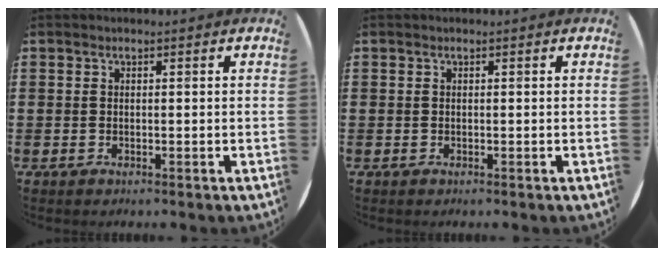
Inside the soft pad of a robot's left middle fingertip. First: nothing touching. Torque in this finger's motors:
{"motor_torque": [-0.24, 0.04, 0.01, 0.01]}